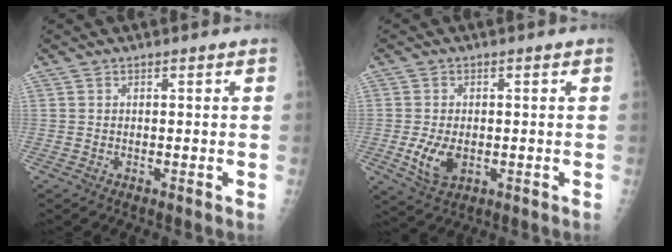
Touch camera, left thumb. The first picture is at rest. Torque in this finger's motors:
{"motor_torque": [-0.17, 0.25, 0.20, -0.05, 0.03]}